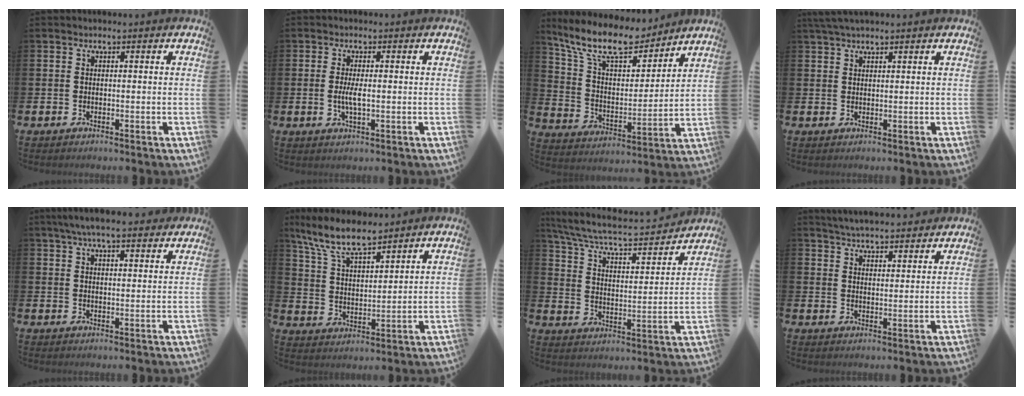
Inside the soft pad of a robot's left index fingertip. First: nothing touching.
{"total": 2.6, "force": [-0.2, 0.8, 2.5], "torque": [-0.046, -0.002, -0.004]}
{"total": 11.9, "force": [10.3, 3.5, 4.8], "torque": [-0.127, -0.060, 0.183]}
{"total": 2.5, "force": [2.1, 0.4, 1.2], "torque": [-0.034, 0.006, 0.040]}
{"total": 5.4, "force": [4.8, 0.8, 2.3], "torque": [-0.057, -0.008, 0.087]}
{"total": 8.8, "force": [7.7, 2.0, 3.9], "torque": [-0.109, -0.029, 0.139]}
{"total": 7.1, "force": [6.5, 1.4, 2.6], "torque": [-0.087, -0.047, 0.105]}
{"total": 4.8, "force": [4.8, 0.4, 0.3], "torque": [-0.020, -0.025, 0.087]}